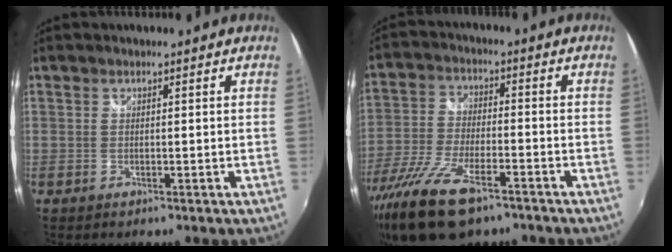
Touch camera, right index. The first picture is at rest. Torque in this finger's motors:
{"motor_torque": [1.74, -0.40, 0.70, 0.14]}